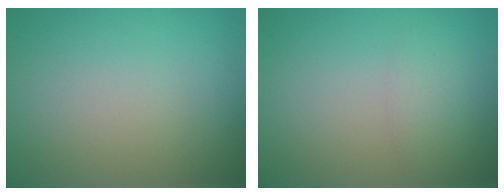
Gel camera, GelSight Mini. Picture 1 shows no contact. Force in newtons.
{"total": 1.7, "press": 1.7, "slide": 0.0}